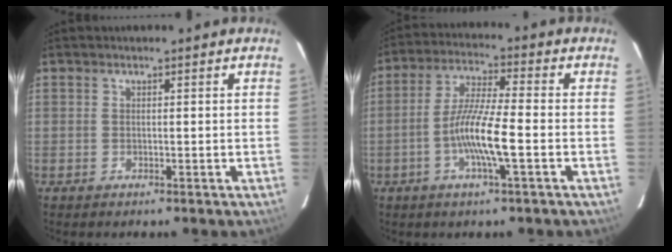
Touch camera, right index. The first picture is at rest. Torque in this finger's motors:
{"motor_torque": [0.92, -0.52, 0.76, 0.21]}